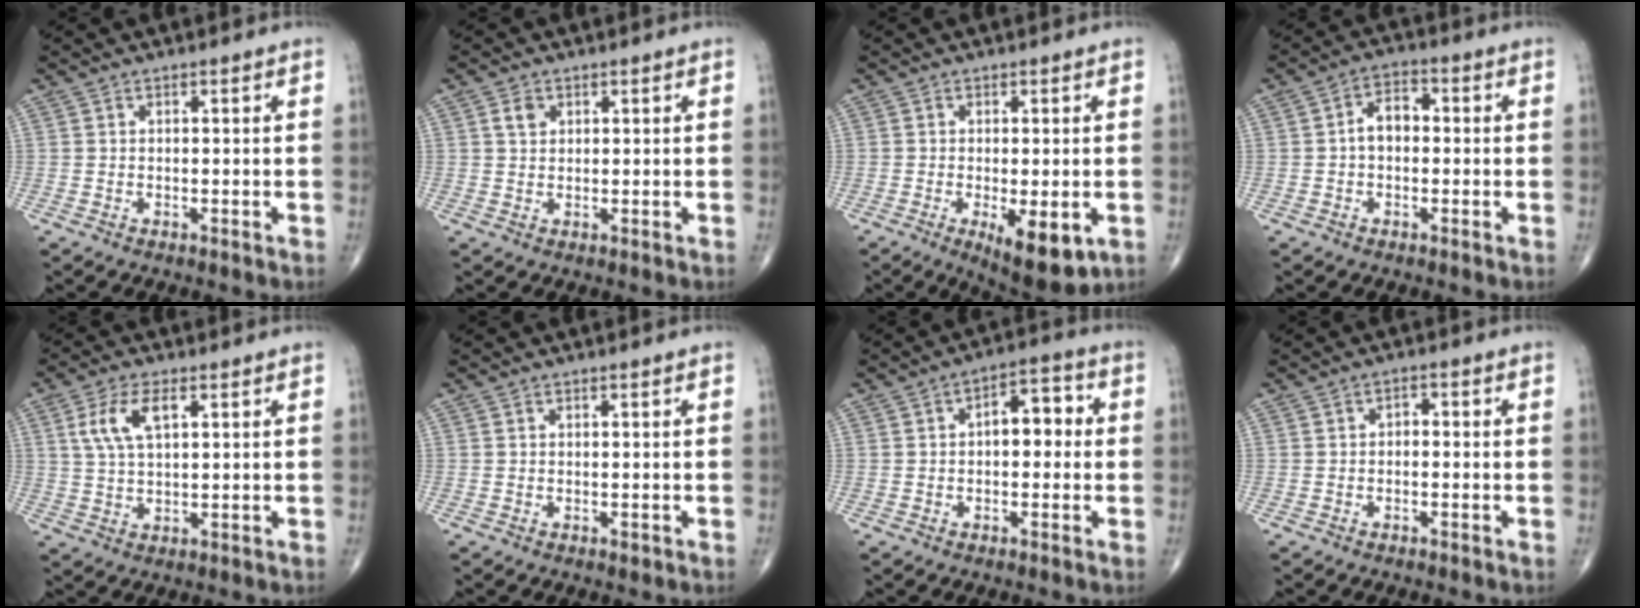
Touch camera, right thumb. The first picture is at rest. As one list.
[{"total": 2.4, "force": [1.0, 1.8, 1.3], "torque": [-0.019, 0.000, 0.018]}, {"total": 9.4, "force": [-3.0, 3.4, 8.2], "torque": [-0.111, -0.019, -0.039]}, {"total": 5.2, "force": [-0.2, 3.5, 3.9], "torque": [-0.056, 0.022, -0.013]}, {"total": 7.3, "force": [2.6, 3.3, 6.0], "torque": [-0.126, 0.000, 0.053]}, {"total": 0.6, "force": [-0.2, 0.3, 0.4], "torque": [-0.001, -0.001, -0.002]}, {"total": 7.3, "force": [0.5, 4.0, 6.0], "torque": [-0.060, 0.026, -0.003]}, {"total": 1.6, "force": [-0.3, 1.1, 1.1], "torque": [-0.008, 0.009, -0.010]}]